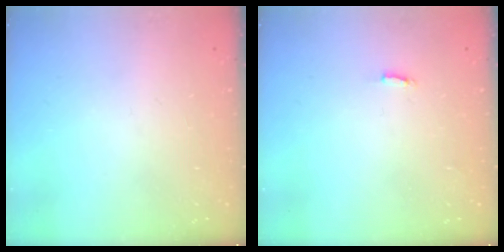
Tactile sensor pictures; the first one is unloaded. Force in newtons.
{"total": 4.0, "press": 4.0, "slide": 0.3}